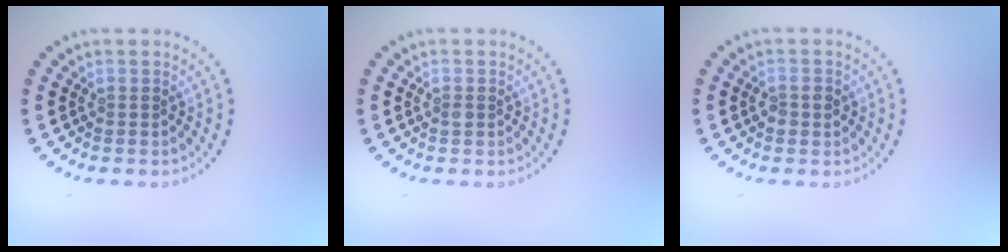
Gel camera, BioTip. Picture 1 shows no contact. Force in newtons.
{"total": 0.6, "press": 0.6, "slide": 0.1}
{"total": 1.3, "press": 1.3, "slide": 0.2}